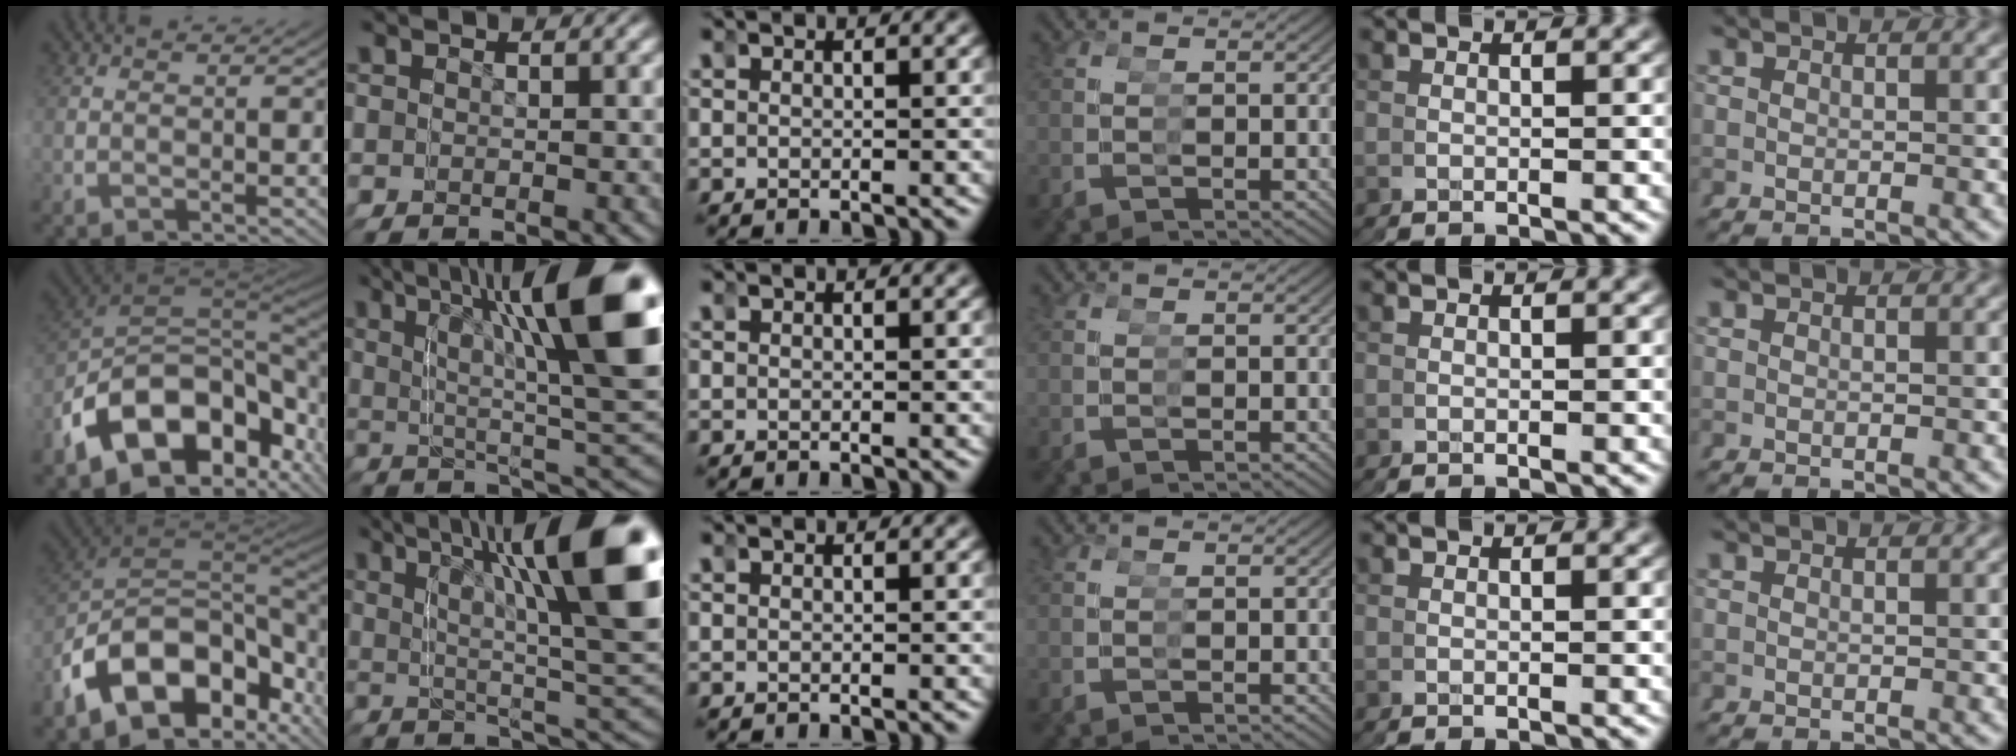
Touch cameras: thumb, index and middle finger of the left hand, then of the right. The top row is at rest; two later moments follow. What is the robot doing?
{"motion": "grasp_and_lifting", "object": "toy banana"}